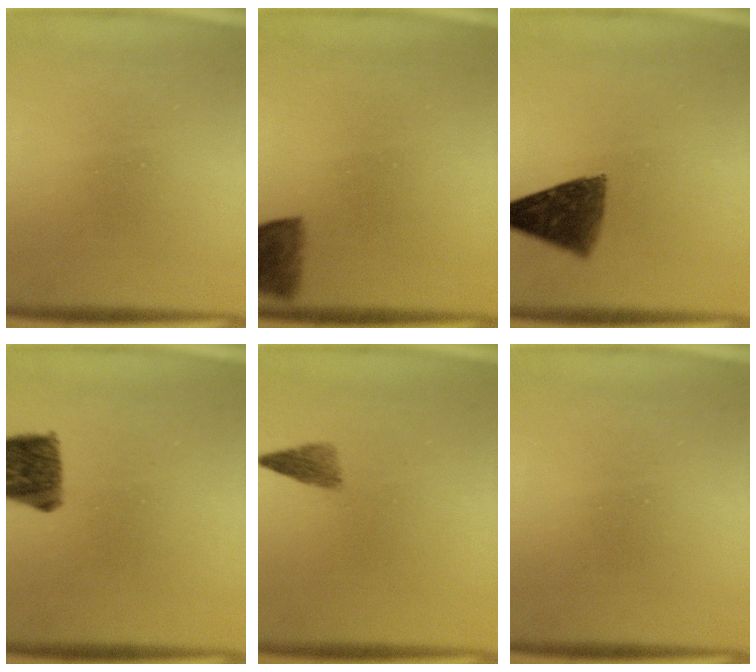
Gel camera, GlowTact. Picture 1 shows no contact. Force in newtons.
{"total": 5.2}
{"total": 9.2}
{"total": 10.1}
{"total": 2.2}
{"total": 0.0}